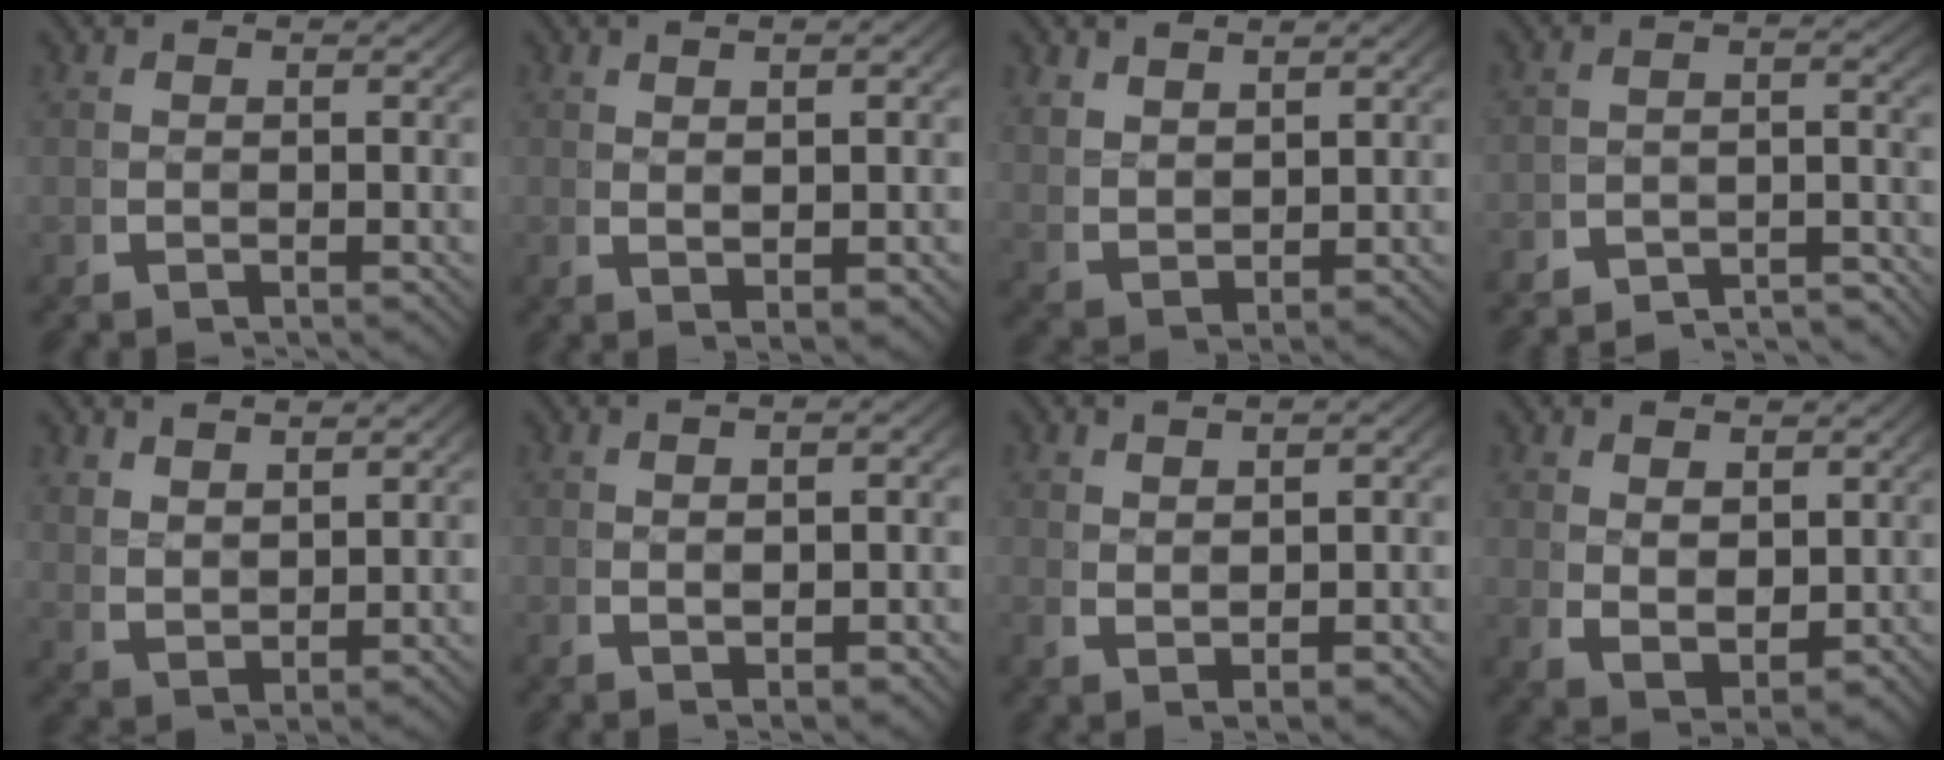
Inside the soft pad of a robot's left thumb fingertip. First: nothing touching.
{"total": 3.0, "force": [0.6, 1.0, 2.7], "torque": [-0.039, 0.003, 0.012]}
{"total": 2.8, "force": [1.8, 1.7, 1.3], "torque": [-0.029, -0.009, 0.046]}
{"total": 6.6, "force": [-6.2, 1.7, 1.5], "torque": [0.001, -0.016, -0.107]}
{"total": 3.0, "force": [2.1, 1.4, 1.5], "torque": [-0.029, -0.007, 0.049]}
{"total": 2.8, "force": [-0.3, 1.2, 2.6], "torque": [-0.034, 0.002, -0.004]}
{"total": 2.6, "force": [0.3, 1.2, 2.3], "torque": [-0.031, 0.002, 0.008]}
{"total": 4.1, "force": [0.2, 2.9, 2.9], "torque": [-0.058, -0.024, 0.016]}